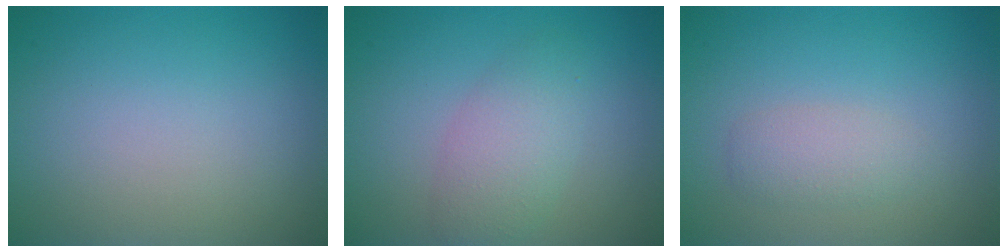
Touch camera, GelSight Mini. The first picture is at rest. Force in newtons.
{"total": 3.3, "press": 3.3, "slide": 0.1}
{"total": 1.8, "press": 1.8, "slide": 0.1}